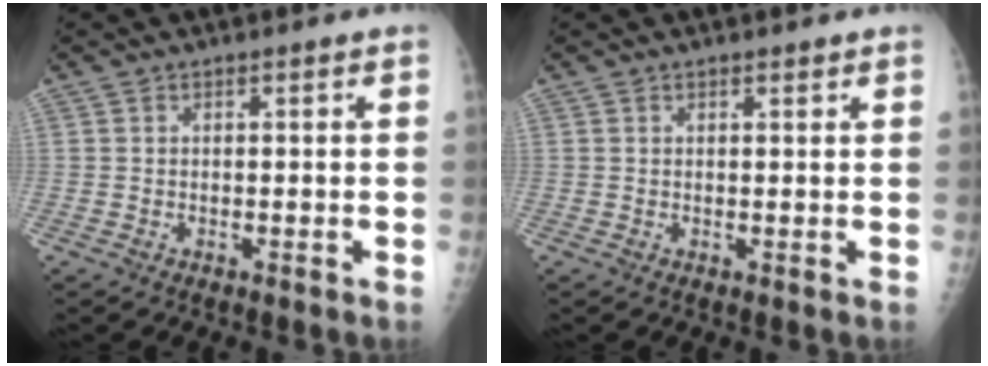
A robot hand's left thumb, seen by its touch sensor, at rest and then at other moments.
{"total": 1.0, "force": [0.8, 0.3, 0.5], "torque": [-0.008, -0.004, 0.011]}